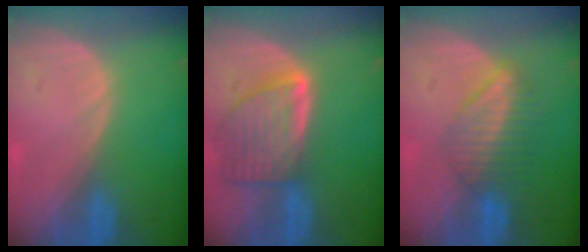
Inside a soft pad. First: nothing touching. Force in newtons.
{"total": 8.1, "press": 7.3, "slide": 3.4}
{"total": 6.6, "press": 5.9, "slide": 3.1}